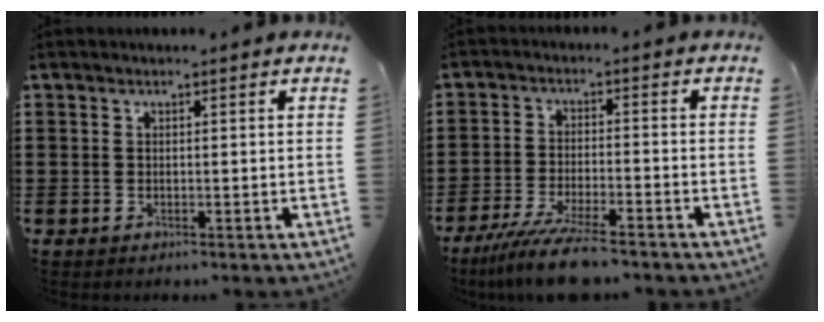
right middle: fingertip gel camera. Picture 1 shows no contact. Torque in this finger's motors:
{"motor_torque": [1.24, -0.90, 0.45, 0.06]}